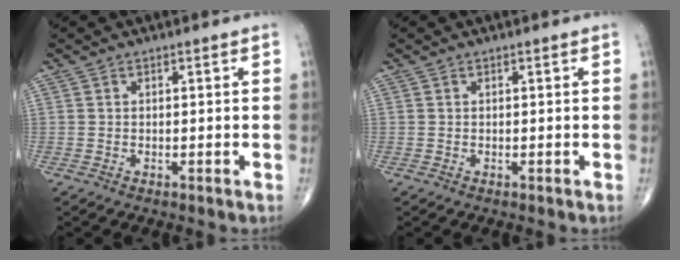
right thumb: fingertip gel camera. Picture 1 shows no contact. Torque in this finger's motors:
{"motor_torque": [-0.06, 0.06, -0.09, 0.08, 0.01]}